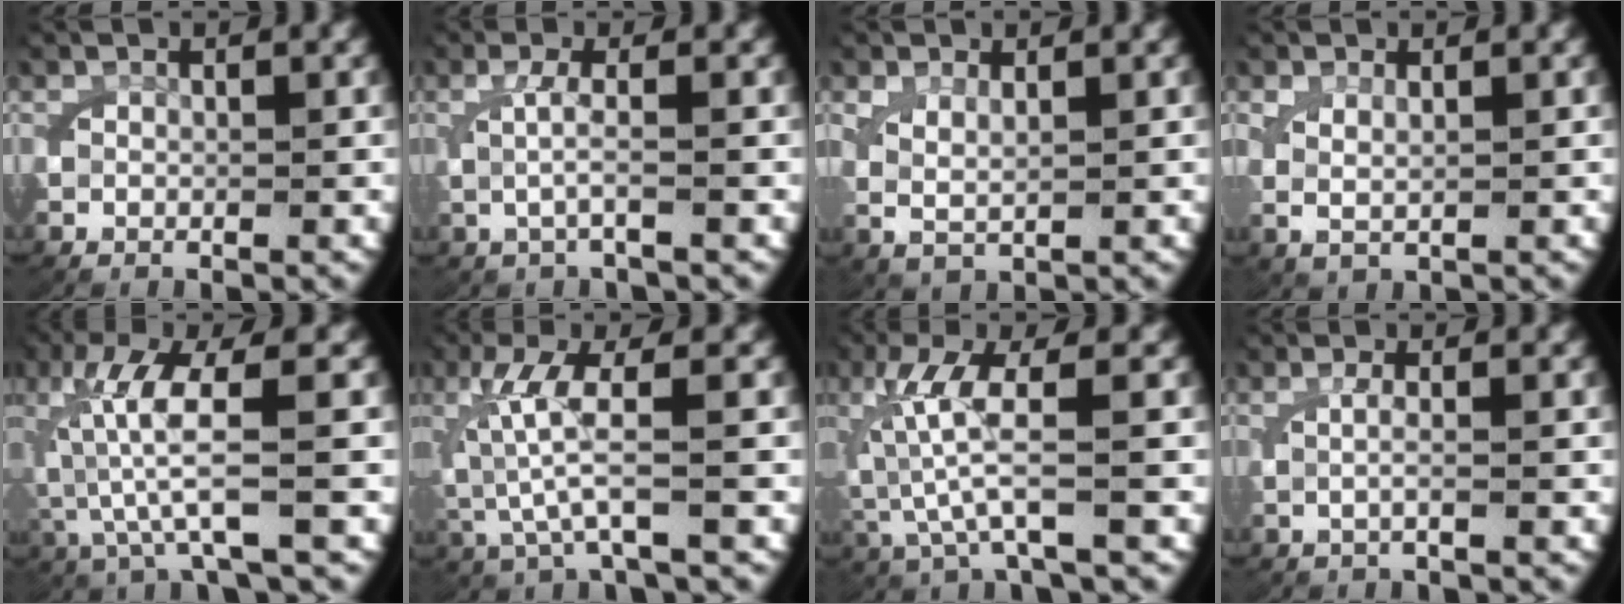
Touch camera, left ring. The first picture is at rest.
{"total": 2.3, "force": [0.2, 0.3, 2.3], "torque": [-0.058, -0.002, 0.005]}
{"total": 2.6, "force": [0.9, 1.6, 1.9], "torque": [-0.054, -0.009, 0.029]}
{"total": 1.7, "force": [0.8, 0.7, 1.3], "torque": [-0.036, -0.006, 0.025]}
{"total": 6.9, "force": [0.1, 2.2, 6.6], "torque": [-0.153, -0.011, 0.015]}
{"total": 5.3, "force": [0.2, 1.9, 4.9], "torque": [-0.129, -0.013, 0.015]}
{"total": 6.0, "force": [0.3, 2.1, 5.6], "torque": [-0.139, -0.011, 0.017]}
{"total": 1.8, "force": [0.0, 0.2, 1.8], "torque": [-0.049, -0.001, 0.000]}